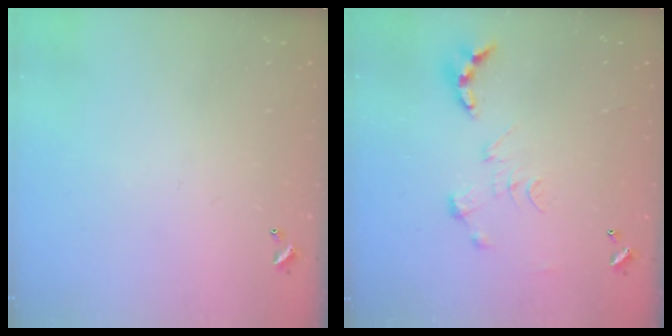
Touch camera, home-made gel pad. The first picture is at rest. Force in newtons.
{"total": 0.0}